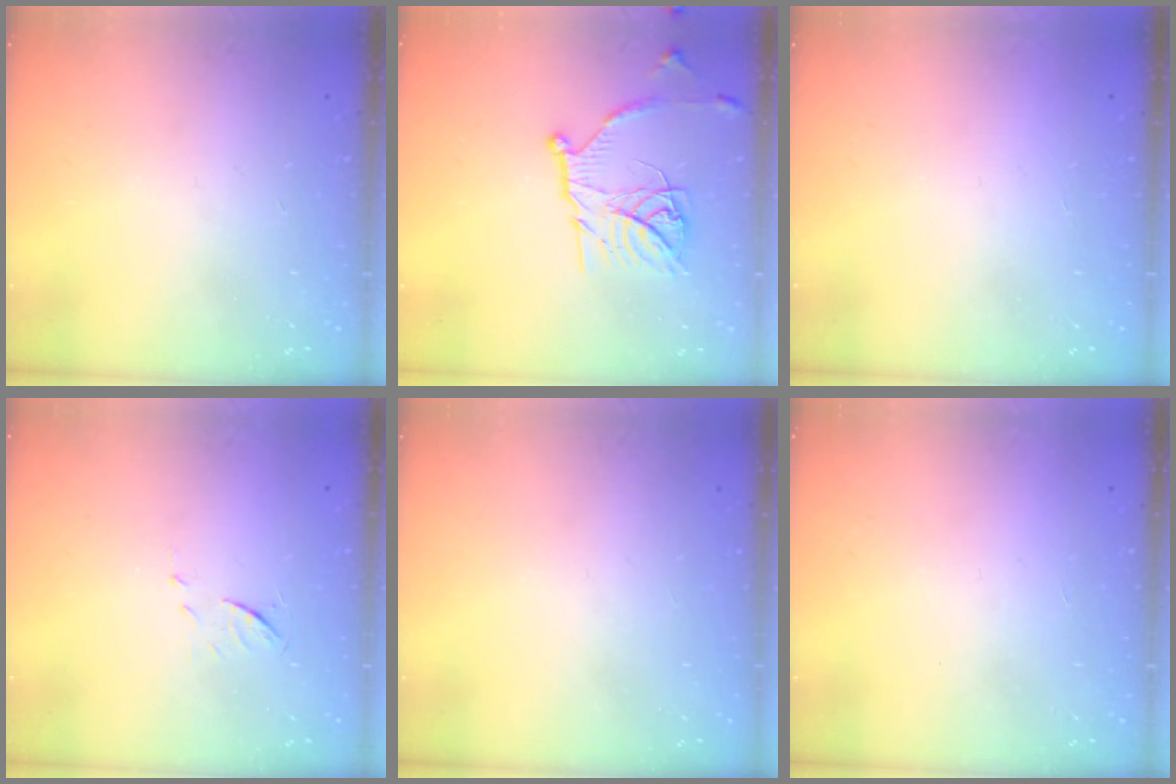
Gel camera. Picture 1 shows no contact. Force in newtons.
{"total": 16.4, "press": 16.4, "slide": 1.3}
{"total": 1.5, "press": 1.5, "slide": 0.1}
{"total": 5.8, "press": 5.8, "slide": 0.5}
{"total": 0.0}
{"total": 1.5, "press": 1.5, "slide": 0.1}